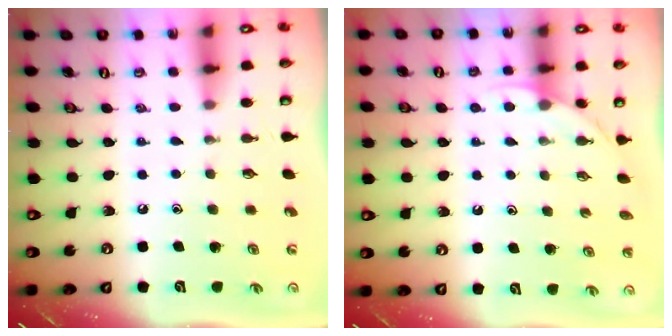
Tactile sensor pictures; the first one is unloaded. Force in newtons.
{"total": 3.5, "press": 3.5, "slide": 0.3}